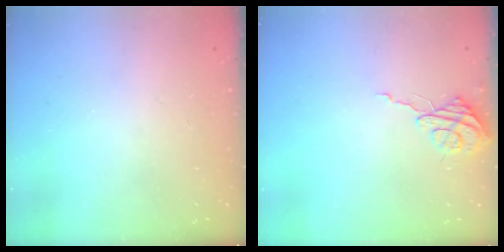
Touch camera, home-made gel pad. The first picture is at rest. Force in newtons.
{"total": 6.9, "press": 6.9, "slide": 0.6}